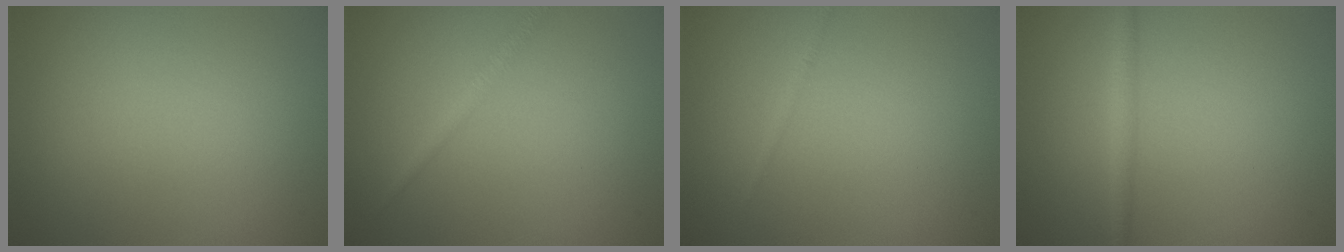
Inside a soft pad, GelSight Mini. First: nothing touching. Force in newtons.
{"total": 1.4, "press": 1.4, "slide": 0.0}
{"total": 0.5, "press": 0.5, "slide": 0.0}
{"total": 1.7, "press": 1.7, "slide": 0.1}